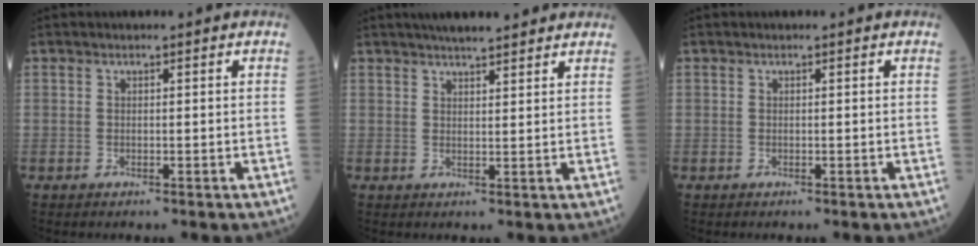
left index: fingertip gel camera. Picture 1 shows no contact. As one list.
[{"total": 7.7, "force": [6.6, 1.0, 3.8], "torque": [-0.055, 0.026, 0.092]}, {"total": 0.0}]